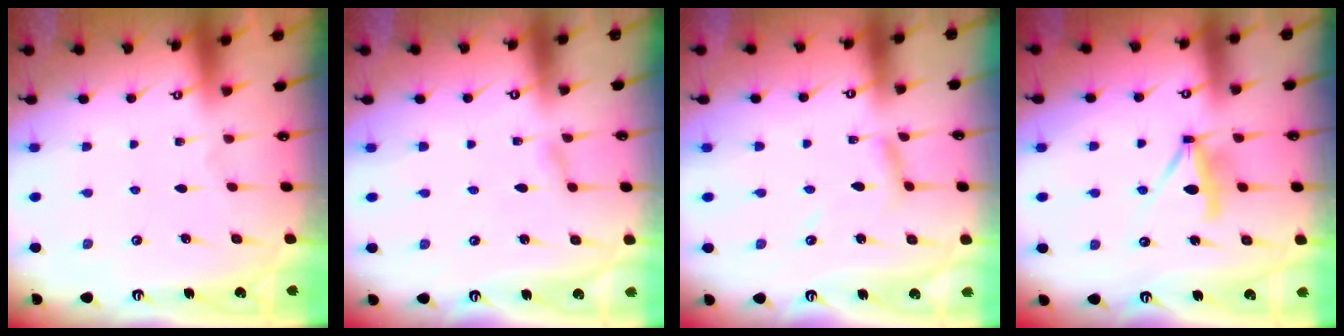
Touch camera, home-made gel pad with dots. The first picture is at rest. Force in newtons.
{"total": 0.9, "press": 0.9, "slide": 0.1}
{"total": 5.6, "press": 5.6, "slide": 0.4}
{"total": 9.0, "press": 9.0, "slide": 0.8}